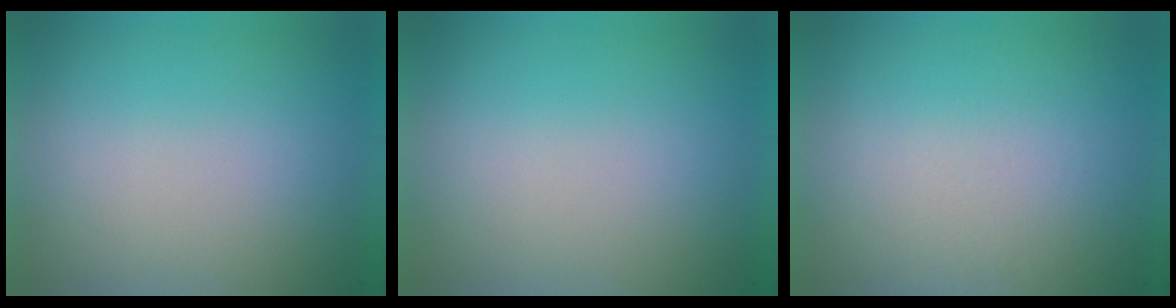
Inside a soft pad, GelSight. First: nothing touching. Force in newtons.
{"total": 0.0}
{"total": 2.6}